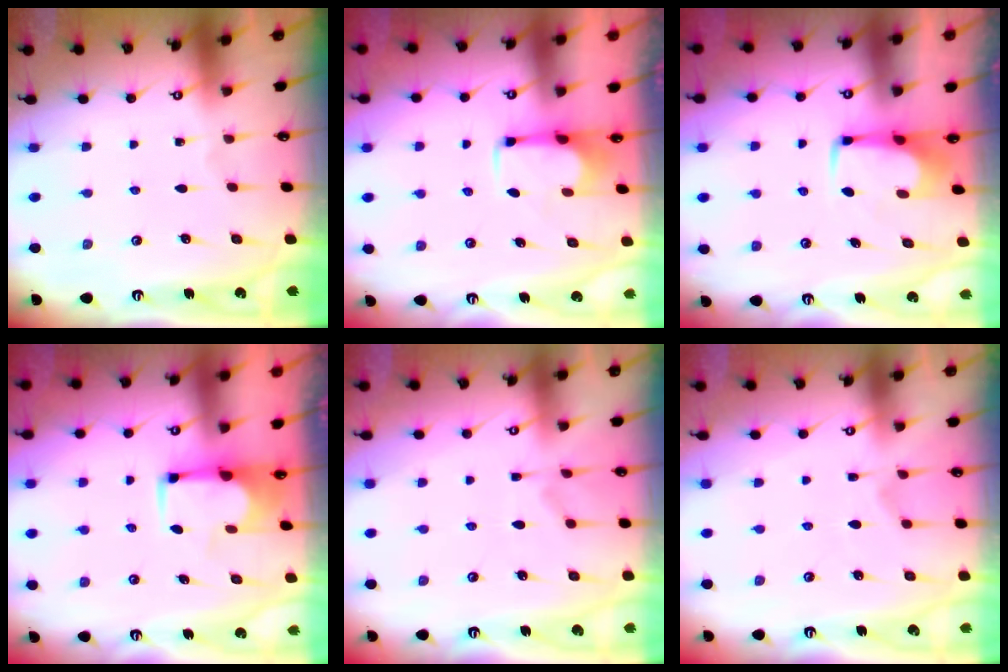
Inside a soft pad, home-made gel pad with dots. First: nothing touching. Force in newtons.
{"total": 2.5, "press": 2.4, "slide": 0.9}
{"total": 1.8, "press": 1.7, "slide": 0.6}
{"total": 4.9, "press": 4.8, "slide": 1.2}
{"total": 3.8, "press": 3.6, "slide": 1.3}
{"total": 5.8, "press": 5.6, "slide": 1.4}